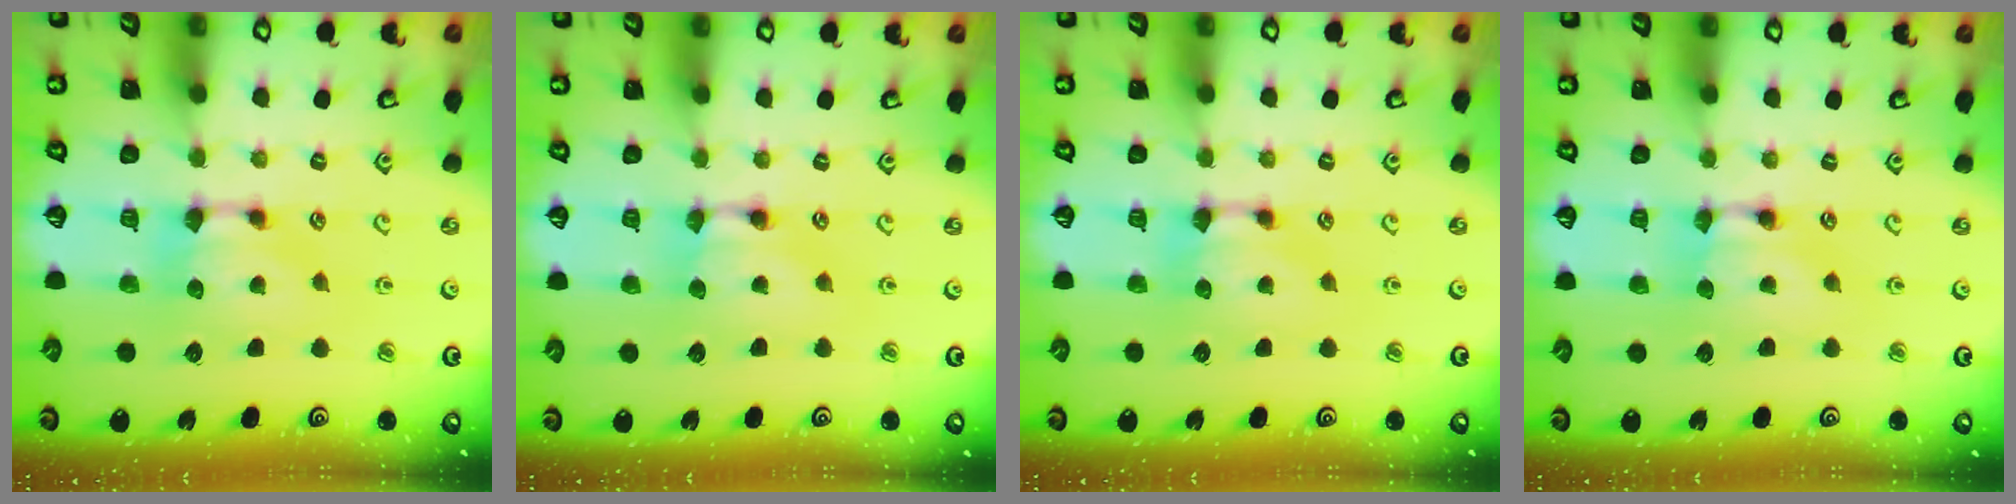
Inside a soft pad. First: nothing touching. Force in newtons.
{"total": 1.7, "press": 1.7, "slide": 0.1}
{"total": 0.0}
{"total": 1.6, "press": 1.6, "slide": 0.2}